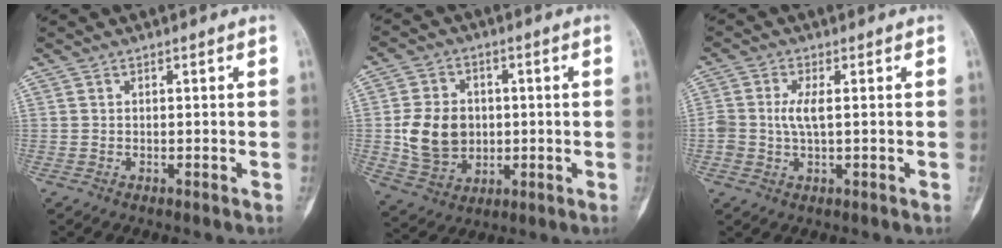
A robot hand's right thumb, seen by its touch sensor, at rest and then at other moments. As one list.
[{"total": 11.6, "force": [0.0, 9.4, 6.9], "torque": [-0.099, 0.001, 0.010]}, {"total": 3.8, "force": [0.1, 1.5, 3.5], "torque": [-0.090, 0.005, 0.005]}]